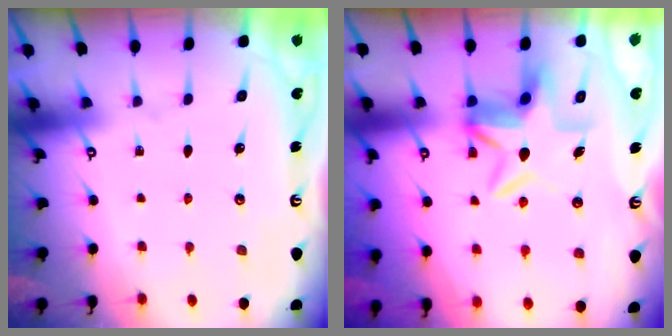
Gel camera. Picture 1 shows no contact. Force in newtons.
{"total": 6.7, "press": 6.4, "slide": 2.0}